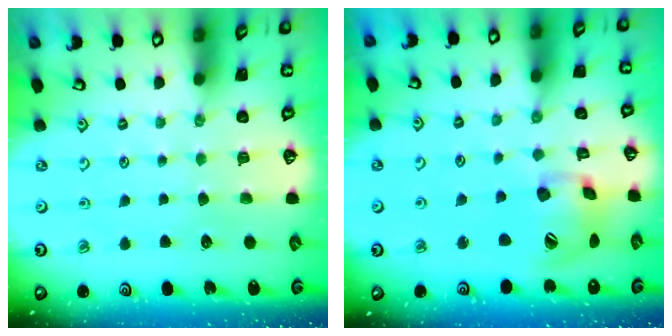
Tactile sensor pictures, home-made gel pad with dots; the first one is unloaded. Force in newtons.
{"total": 15.3, "press": 15.1, "slide": 2.4}